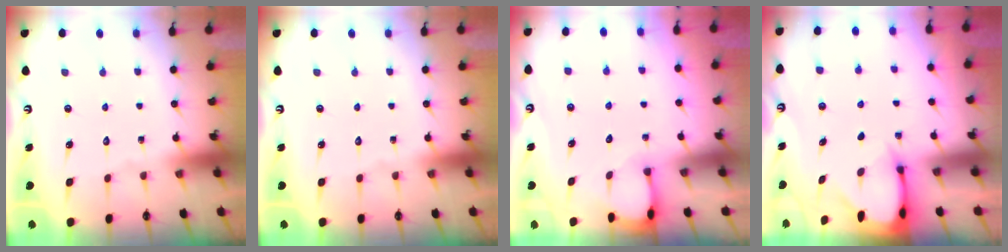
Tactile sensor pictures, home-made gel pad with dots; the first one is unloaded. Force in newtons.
{"total": 0.0}
{"total": 2.0, "press": 2.0, "slide": 0.3}
{"total": 2.6, "press": 2.5, "slide": 0.3}